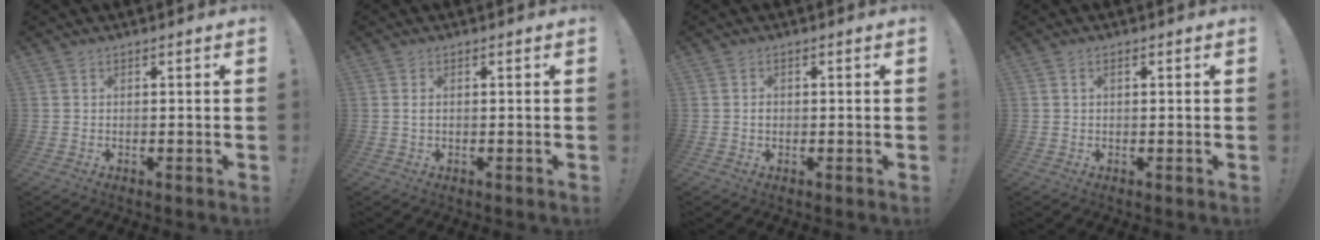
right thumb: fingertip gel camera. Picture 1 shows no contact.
{"total": 1.1, "force": [0.2, 0.4, 1.0], "torque": [-0.021, 0.003, 0.003]}
{"total": 0.9, "force": [-0.2, 0.7, 0.4], "torque": [0.000, 0.000, -0.005]}
{"total": 1.1, "force": [0.4, 0.6, 0.9], "torque": [-0.011, 0.000, 0.006]}